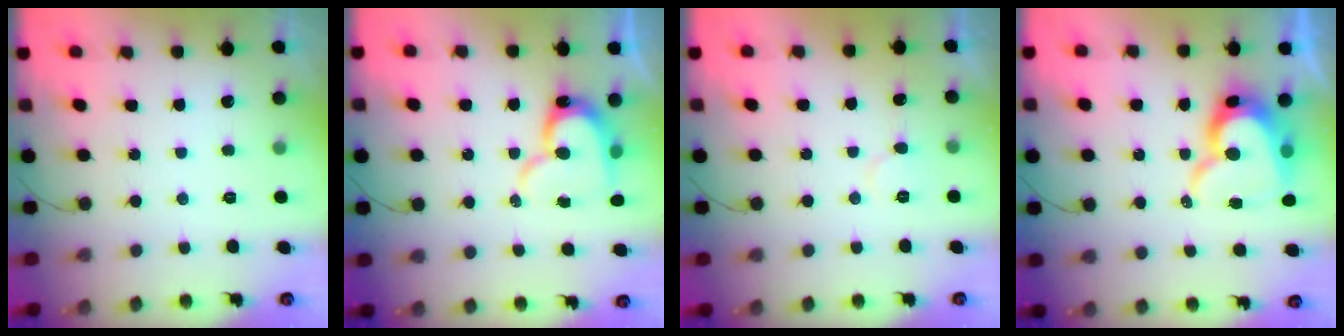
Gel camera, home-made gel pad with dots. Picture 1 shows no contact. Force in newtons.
{"total": 13.7, "press": 13.6, "slide": 1.2}
{"total": 5.7, "press": 5.6, "slide": 0.5}
{"total": 15.3, "press": 15.2, "slide": 1.7}